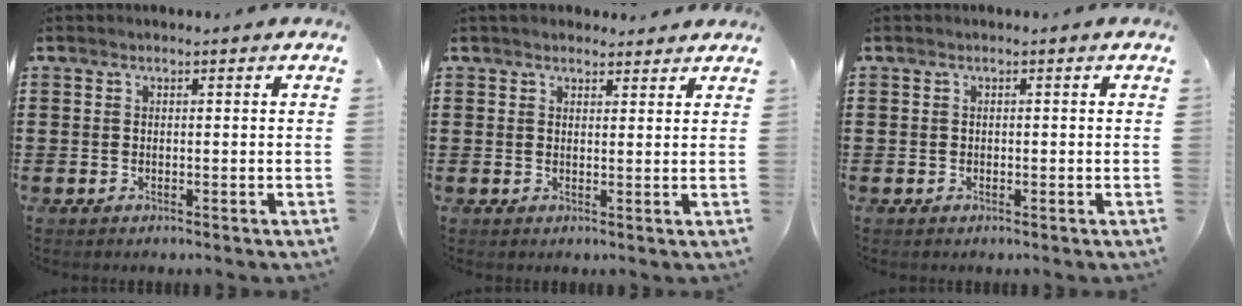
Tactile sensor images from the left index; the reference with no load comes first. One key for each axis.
{"total": 2.3, "fx": 2.0, "fy": 1.0, "fz": 0.3, "tx": -0.011, "ty": 0.003, "tz": 0.039}
{"total": 0.0}